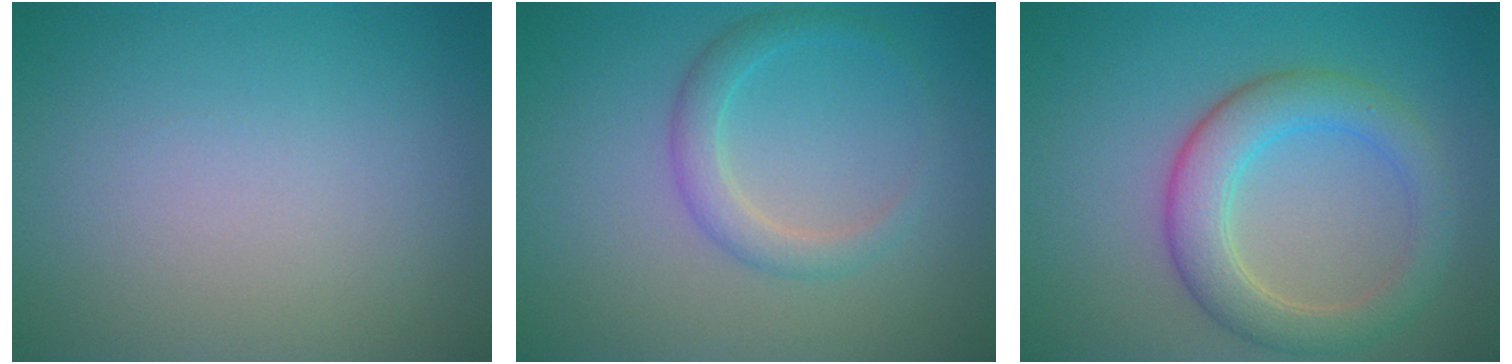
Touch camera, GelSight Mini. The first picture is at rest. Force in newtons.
{"total": 2.3, "press": 2.3, "slide": 0.2}
{"total": 4.9, "press": 4.9, "slide": 0.4}